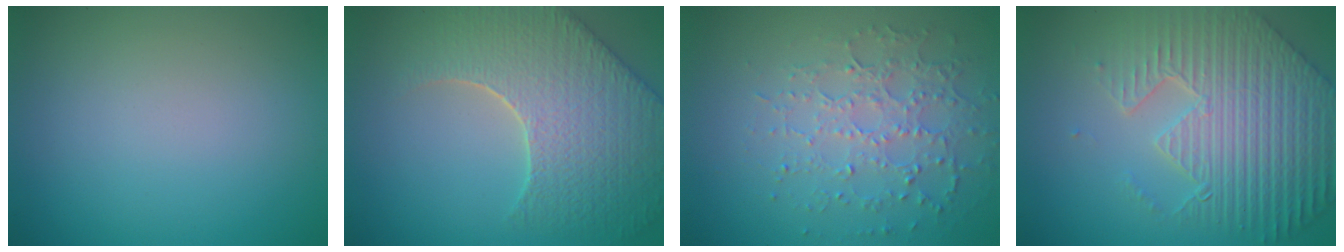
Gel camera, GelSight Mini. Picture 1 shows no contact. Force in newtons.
{"total": 8.5, "press": 6.5, "slide": 5.5}
{"total": 4.1, "press": 3.4, "slide": 2.3}
{"total": 8.8, "press": 6.3, "slide": 6.1}